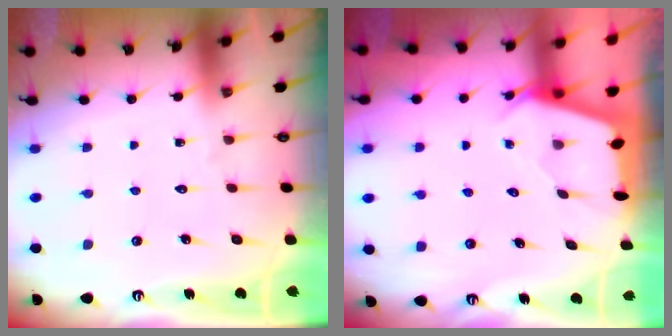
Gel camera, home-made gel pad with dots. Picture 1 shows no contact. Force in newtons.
{"total": 2.5, "press": 2.5, "slide": 0.3}